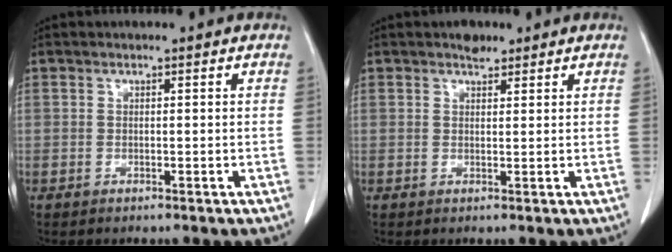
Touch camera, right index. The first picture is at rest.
{"total": 1.8, "force": [1.4, 0.9, 0.6], "torque": [-0.014, 0.002, 0.022]}